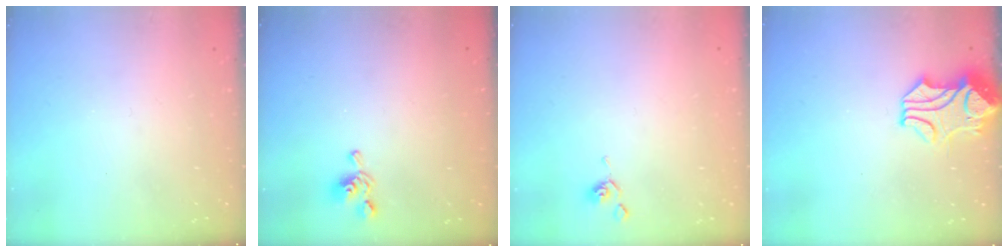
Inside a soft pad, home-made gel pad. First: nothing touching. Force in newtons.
{"total": 2.8, "press": 2.7, "slide": 0.7}
{"total": 0.8, "press": 0.8, "slide": 0.2}
{"total": 2.0, "press": 1.6, "slide": 1.1}